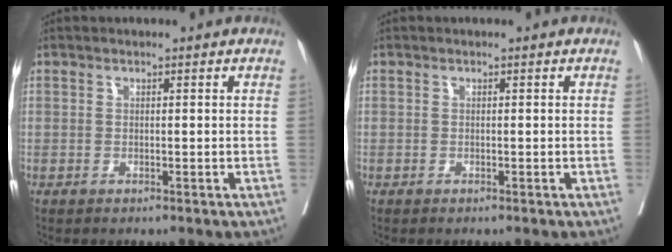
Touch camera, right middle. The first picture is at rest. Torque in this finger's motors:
{"motor_torque": [-0.01, -1.29, 0.00, 0.01]}